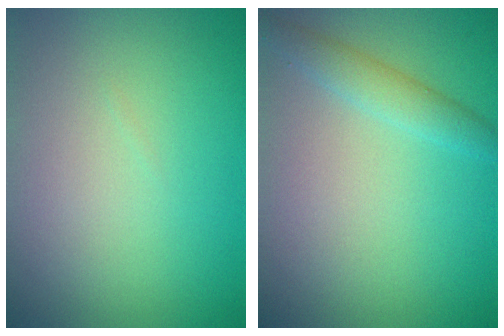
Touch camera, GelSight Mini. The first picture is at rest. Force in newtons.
{"total": 2.0, "press": 2.0, "slide": 0.3}